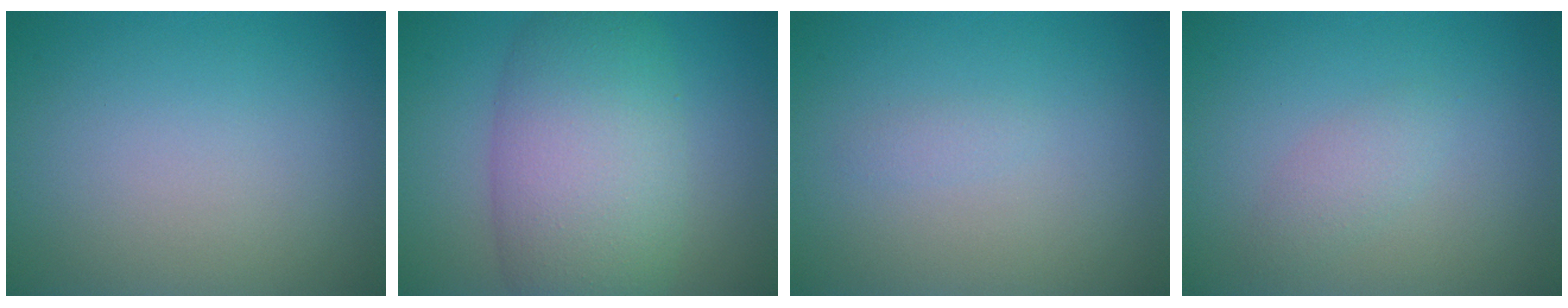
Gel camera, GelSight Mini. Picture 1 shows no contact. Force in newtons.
{"total": 9.2, "press": 9.2, "slide": 0.2}
{"total": 0.6, "press": 0.6, "slide": 0.1}
{"total": 1.5, "press": 1.5, "slide": 0.1}